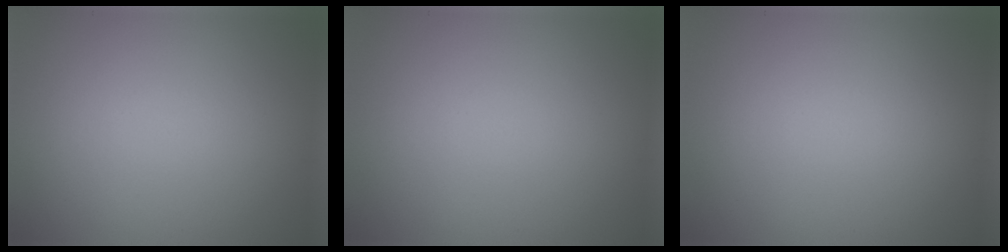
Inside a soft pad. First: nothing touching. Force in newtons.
{"total": 0.0}
{"total": 0.0}